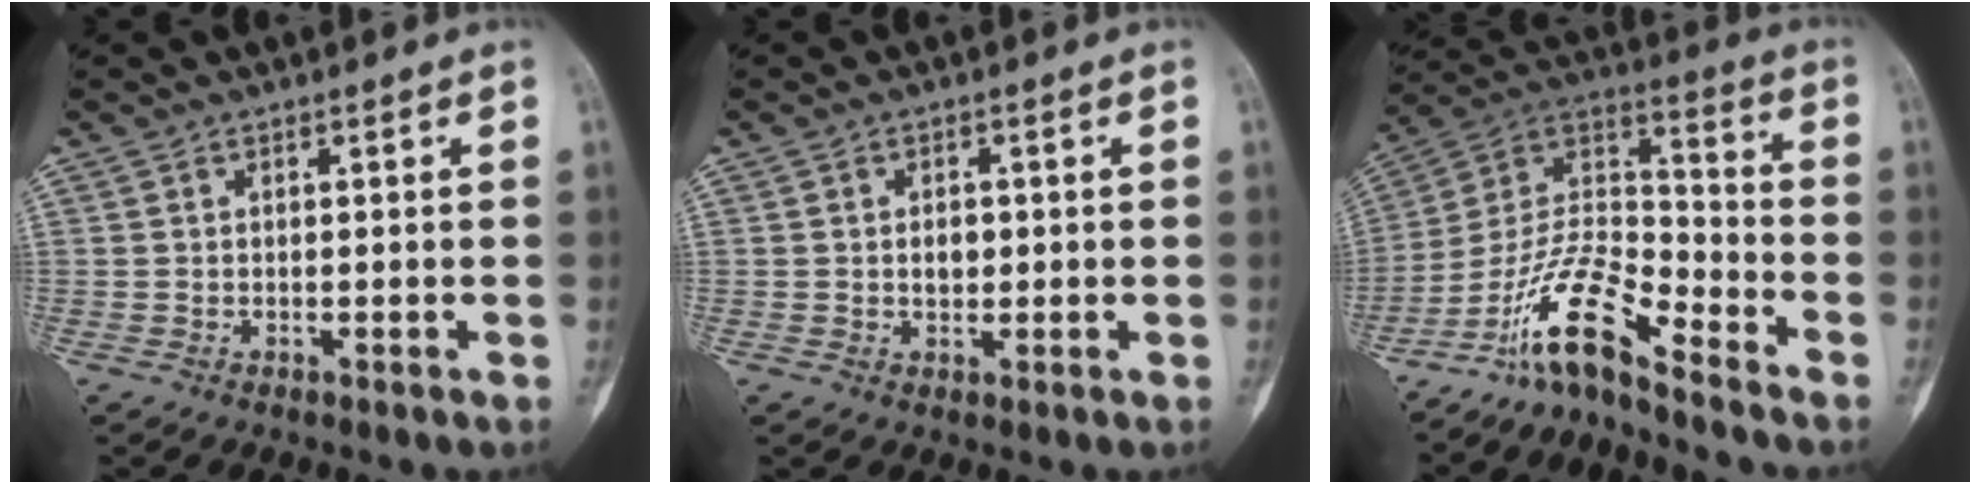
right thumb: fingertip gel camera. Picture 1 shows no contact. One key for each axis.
{"total": 2.5, "fx": 0.1, "fy": 1.8, "fz": 1.8, "tx": -0.017, "ty": 0.002, "tz": 0.003}
{"total": 13.5, "fx": -10.4, "fy": 3.1, "fz": 8.1, "tx": -0.157, "ty": 0.094, "tz": -0.202}